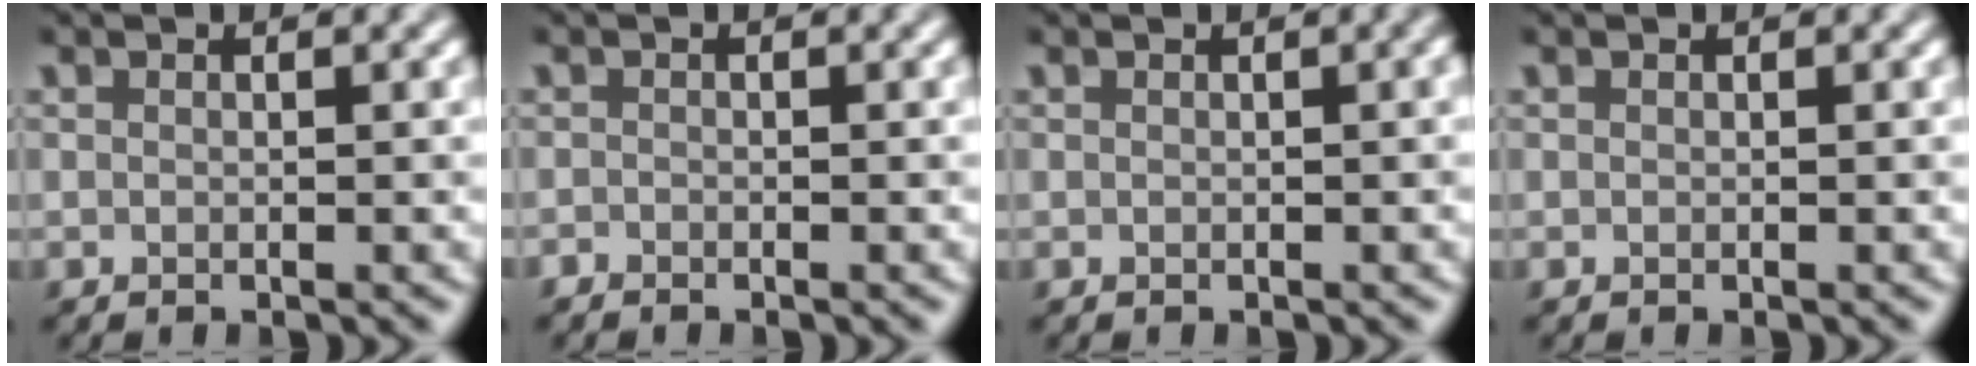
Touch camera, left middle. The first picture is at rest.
{"total": 0.5, "force": [-0.5, 0.1, 0.0], "torque": [0.003, -0.003, -0.010]}
{"total": 1.4, "force": [0.2, 0.5, 1.3], "torque": [-0.009, 0.010, 0.001]}
{"total": 0.0}